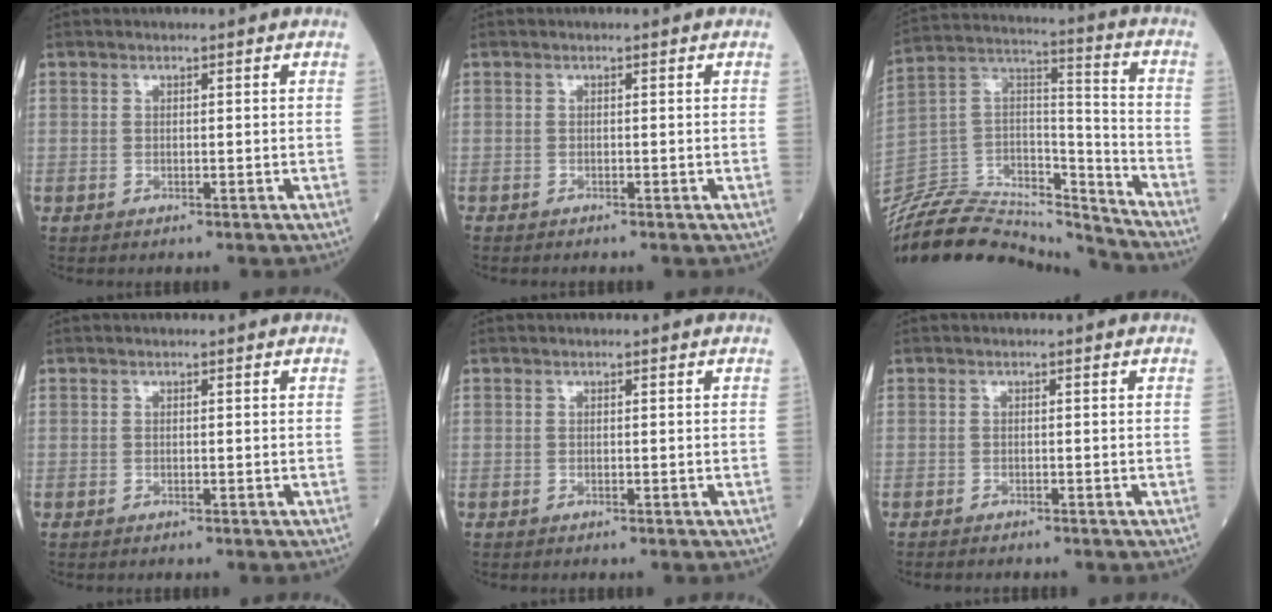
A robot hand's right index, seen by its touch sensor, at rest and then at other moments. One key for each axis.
{"total": 1.8, "fx": -1.4, "fy": 0.8, "fz": 0.8, "tx": -0.022, "ty": -0.005, "tz": -0.019}
{"total": 27.7, "fx": -25.7, "fy": 5.6, "fz": 8.7, "tx": -0.220, "ty": 0.002, "tz": -0.433}
{"total": 0.0}
{"total": 0.0}
{"total": 2.6, "fx": -2.1, "fy": 1.0, "fz": 1.1, "tx": -0.027, "ty": -0.007, "tz": -0.027}